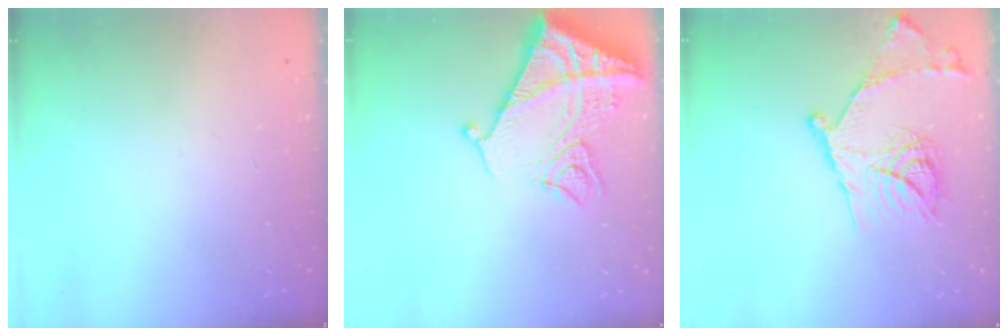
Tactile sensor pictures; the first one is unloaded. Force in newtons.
{"total": 15.1, "press": 15.1, "slide": 1.5}
{"total": 18.4, "press": 18.4, "slide": 1.3}